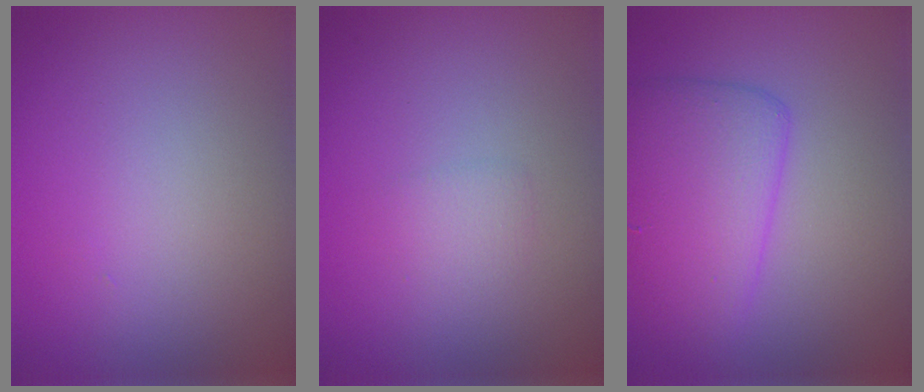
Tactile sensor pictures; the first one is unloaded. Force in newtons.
{"total": 1.2, "press": 1.2, "slide": 0.1}
{"total": 5.1, "press": 5.1, "slide": 0.2}